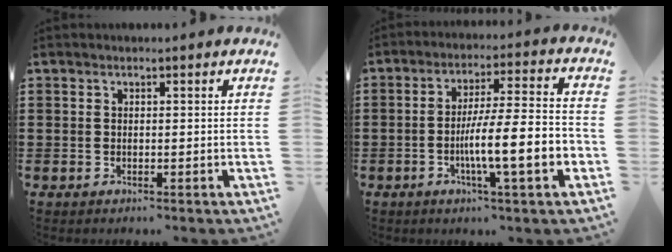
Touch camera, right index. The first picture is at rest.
{"total": 11.2, "force": [-3.3, 1.8, 10.5], "torque": [-0.165, -0.006, -0.062]}